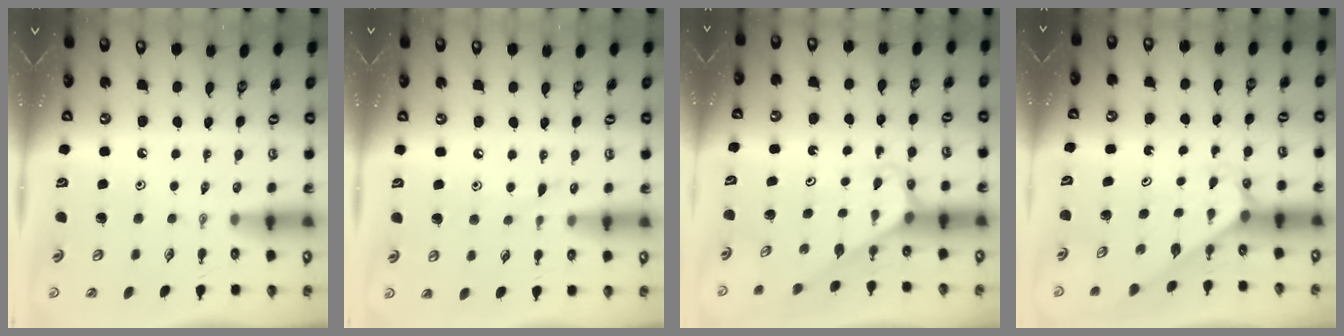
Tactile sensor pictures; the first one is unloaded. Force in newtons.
{"total": 6.0, "press": 6.0, "slide": 0.6}
{"total": 3.3, "press": 3.3, "slide": 0.2}
{"total": 2.8, "press": 2.8, "slide": 0.2}